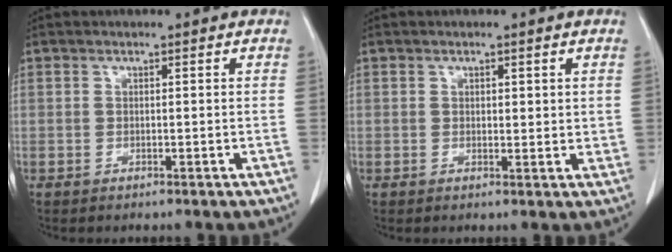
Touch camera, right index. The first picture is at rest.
{"total": 2.1, "force": [0.9, 1.1, 1.5], "torque": [-0.016, -0.006, 0.012]}